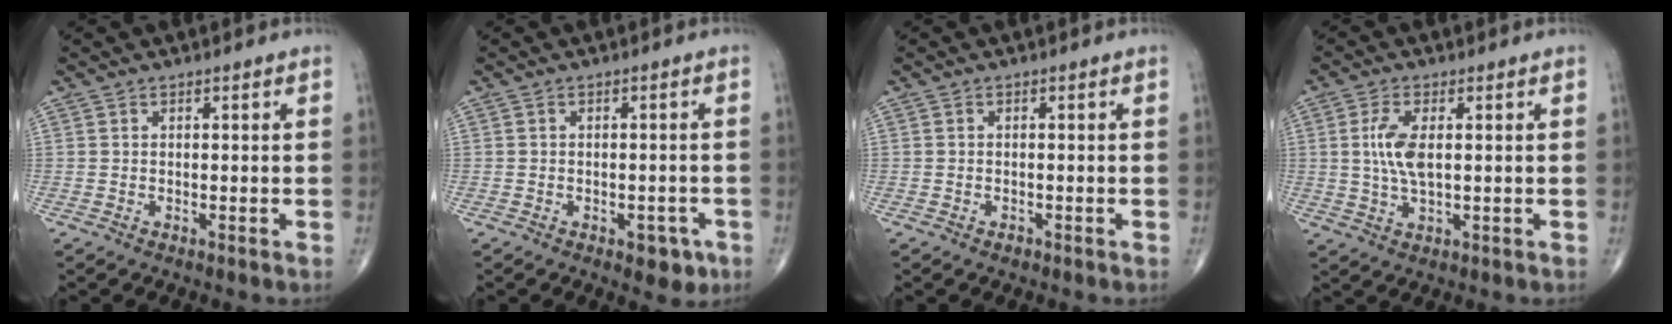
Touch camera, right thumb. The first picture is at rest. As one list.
[{"total": 4.3, "force": [-2.1, 2.4, 2.8], "torque": [-0.016, 0.007, -0.022]}, {"total": 0.7, "force": [-0.5, 0.5, 0.3], "torque": [-0.003, 0.001, -0.009]}, {"total": 6.4, "force": [0.9, 2.7, 5.7], "torque": [-0.126, -0.003, 0.017]}]